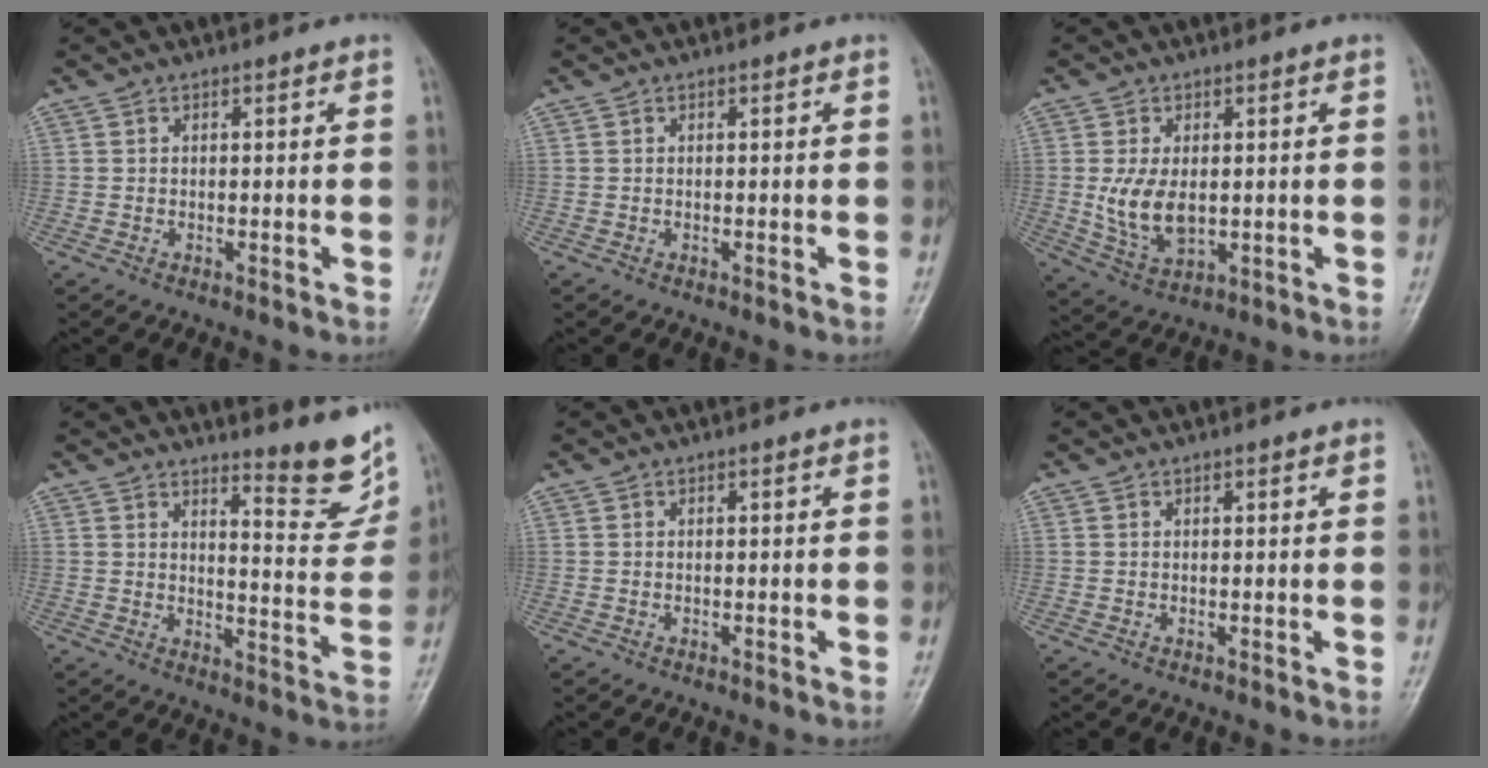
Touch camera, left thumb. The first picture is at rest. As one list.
[{"total": 0.0}, {"total": 8.2, "force": [0.1, 4.9, 6.6], "torque": [-0.118, -0.009, 0.014]}, {"total": 10.1, "force": [8.2, 1.7, 5.6], "torque": [-0.049, -0.078, 0.110]}, {"total": 0.0}, {"total": 0.7, "force": [0.4, 0.2, 0.6], "torque": [-0.007, 0.000, 0.006]}]